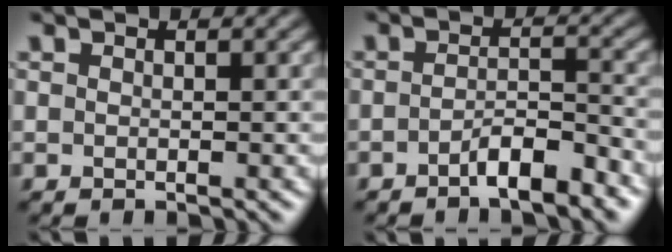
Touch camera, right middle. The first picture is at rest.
{"total": 3.6, "force": [-2.4, 0.8, 2.6], "torque": [-0.043, 0.007, -0.044]}